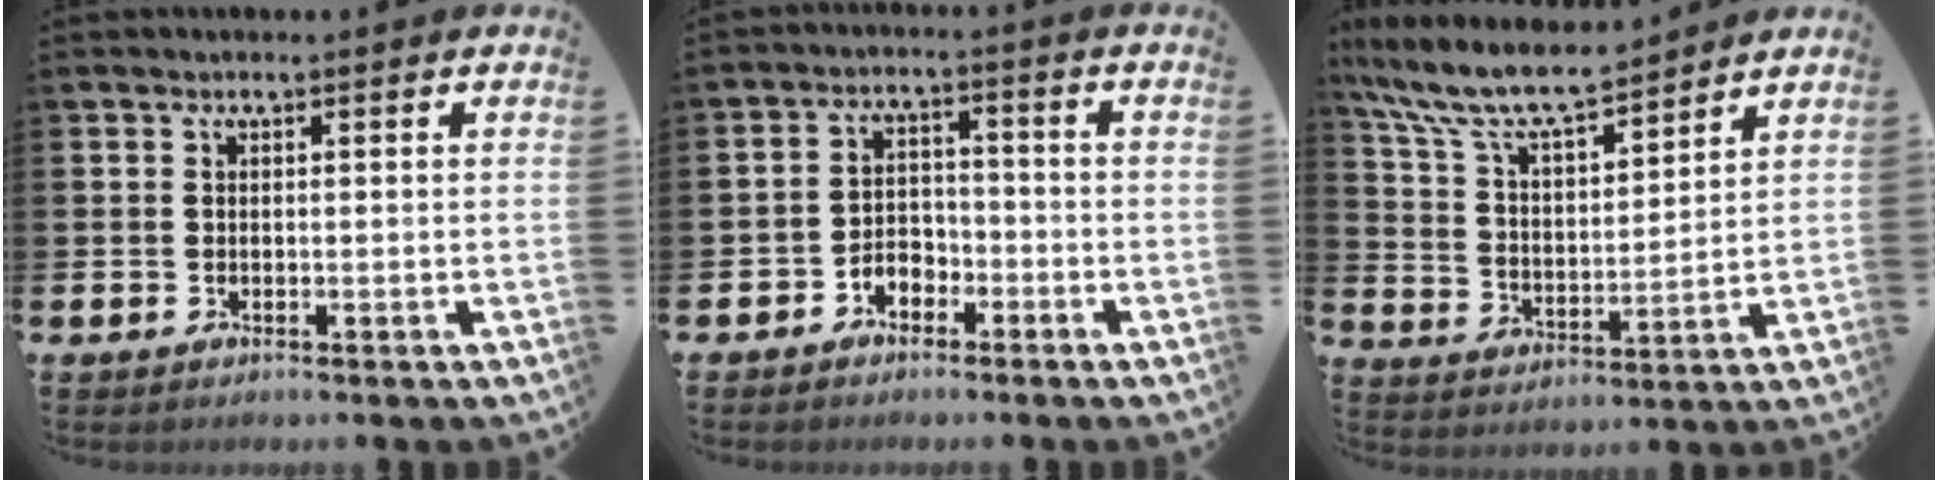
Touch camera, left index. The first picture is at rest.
{"total": 2.9, "force": [-2.3, 1.6, 0.6], "torque": [-0.023, 0.007, -0.049]}
{"total": 9.5, "force": [8.7, 1.7, 3.4], "torque": [-0.107, -0.052, 0.155]}